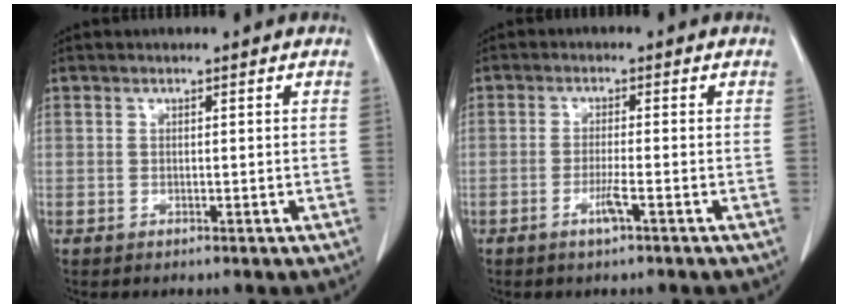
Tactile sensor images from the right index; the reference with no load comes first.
{"total": 2.7, "force": [-1.4, -0.1, 2.3], "torque": [-0.047, -0.004, -0.029]}